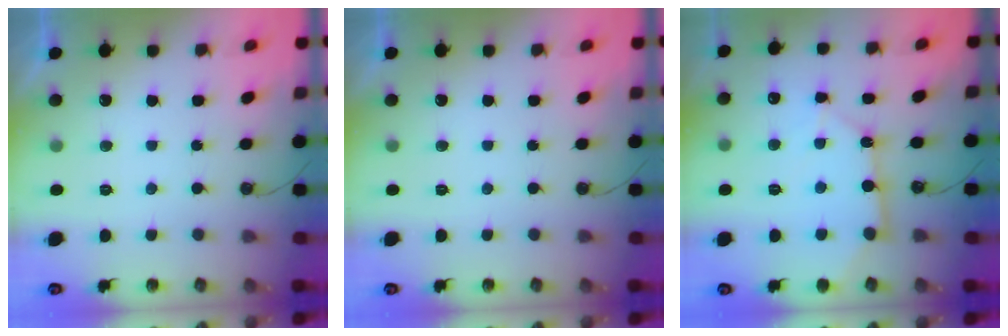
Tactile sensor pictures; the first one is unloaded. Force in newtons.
{"total": 0.0}
{"total": 11.4, "press": 11.3, "slide": 1.0}